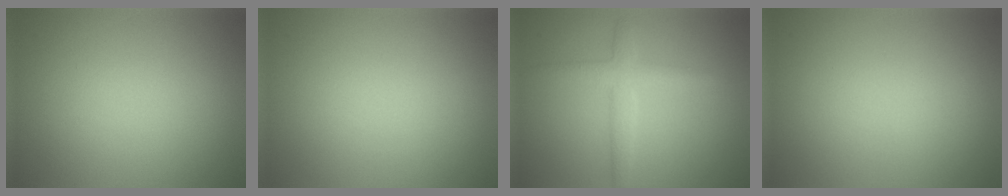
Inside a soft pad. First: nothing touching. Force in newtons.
{"total": 0.0}
{"total": 2.8, "press": 2.8, "slide": 0.1}
{"total": 0.0}